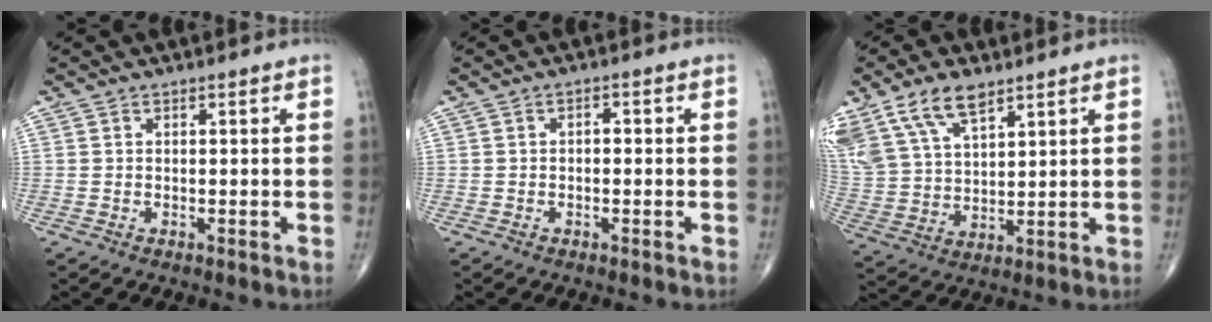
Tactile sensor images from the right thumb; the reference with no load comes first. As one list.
[{"total": 1.3, "force": [-0.1, 0.8, 1.1], "torque": [-0.010, 0.005, -0.006]}, {"total": 15.1, "force": [9.6, 7.4, 9.1], "torque": [-0.182, -0.018, 0.194]}]